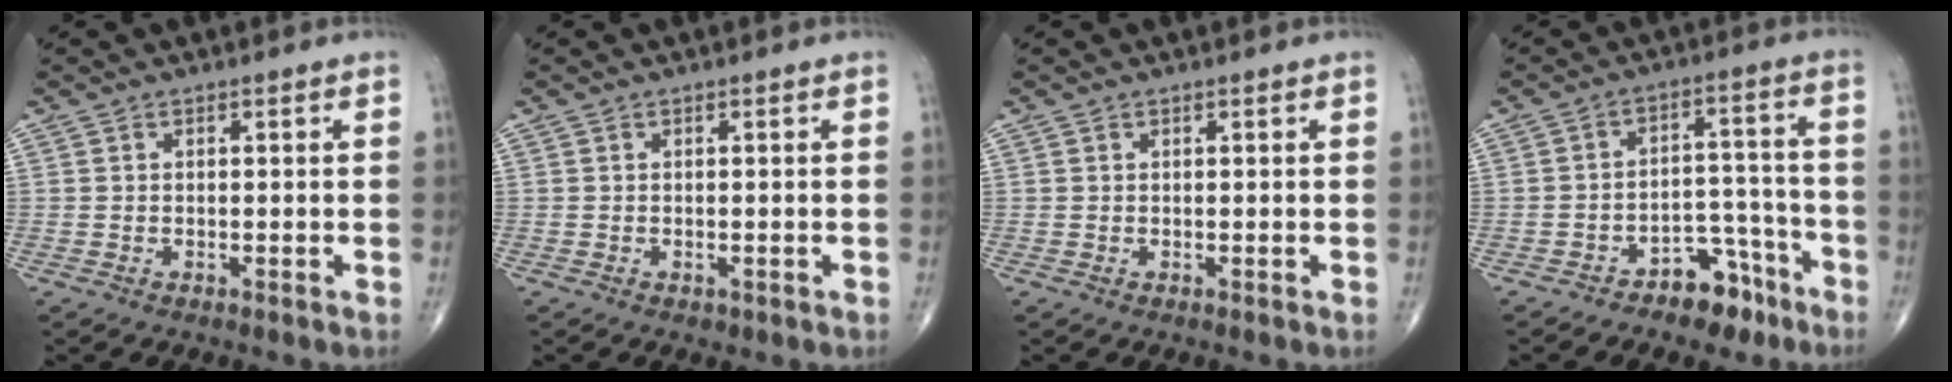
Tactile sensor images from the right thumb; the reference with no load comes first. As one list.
[{"total": 0.6, "force": [-0.2, 0.5, 0.4], "torque": [-0.002, 0.000, 0.001]}, {"total": 0.0}, {"total": 8.4, "force": [-5.8, 4.7, 3.8], "torque": [-0.019, 0.068, -0.090]}]